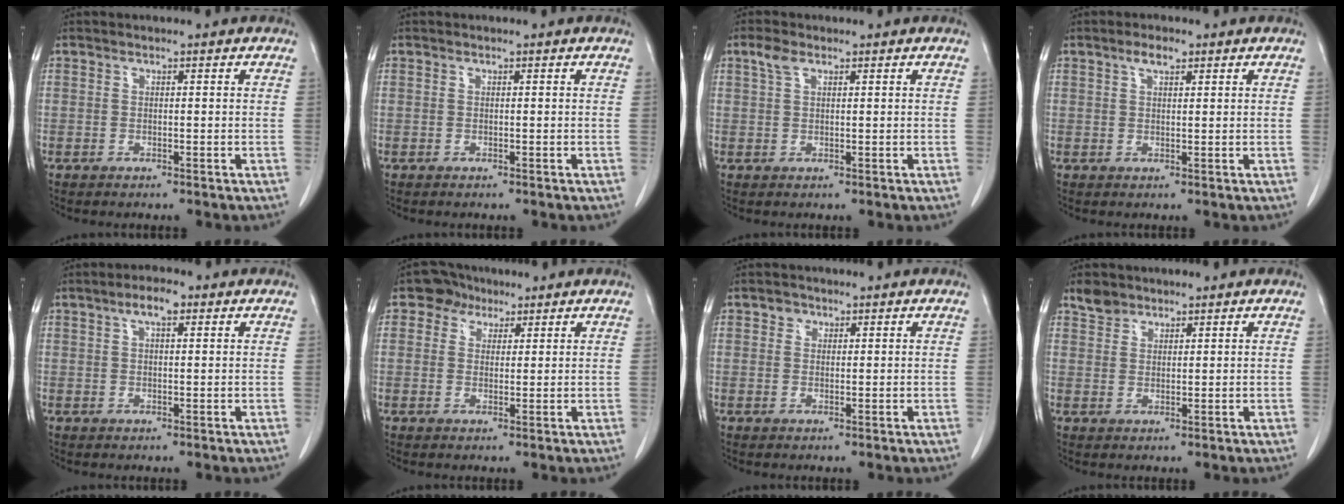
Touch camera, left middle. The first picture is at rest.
{"total": 0.0}
{"total": 2.0, "force": [1.2, 0.9, 1.4], "torque": [-0.034, 0.013, 0.026]}
{"total": 2.3, "force": [1.4, 0.9, 1.6], "torque": [-0.033, 0.006, 0.025]}
{"total": 3.3, "force": [1.7, 1.1, 2.7], "torque": [-0.050, 0.011, 0.028]}
{"total": 3.7, "force": [2.2, 2.9, 0.6], "torque": [-0.008, 0.014, 0.034]}
{"total": 1.4, "force": [0.8, 1.2, 0.3], "torque": [0.002, 0.001, 0.008]}
{"total": 2.7, "force": [2.2, 1.6, 0.3], "torque": [-0.008, 0.010, 0.040]}